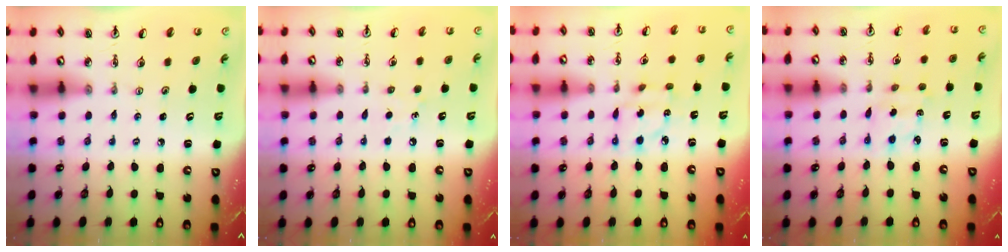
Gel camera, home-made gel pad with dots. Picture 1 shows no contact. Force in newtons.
{"total": 6.2, "press": 6.2, "slide": 0.7}
{"total": 5.9, "press": 5.9, "slide": 0.2}
{"total": 2.9, "press": 2.9, "slide": 0.6}